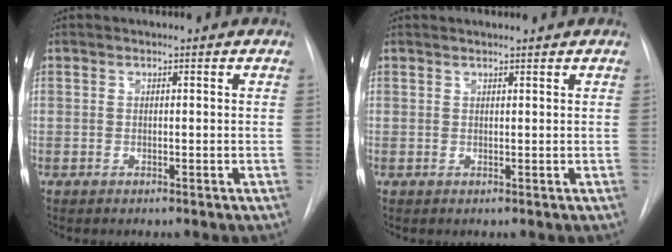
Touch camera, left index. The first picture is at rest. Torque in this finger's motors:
{"motor_torque": [0.32, -0.29, 0.04, 0.01]}